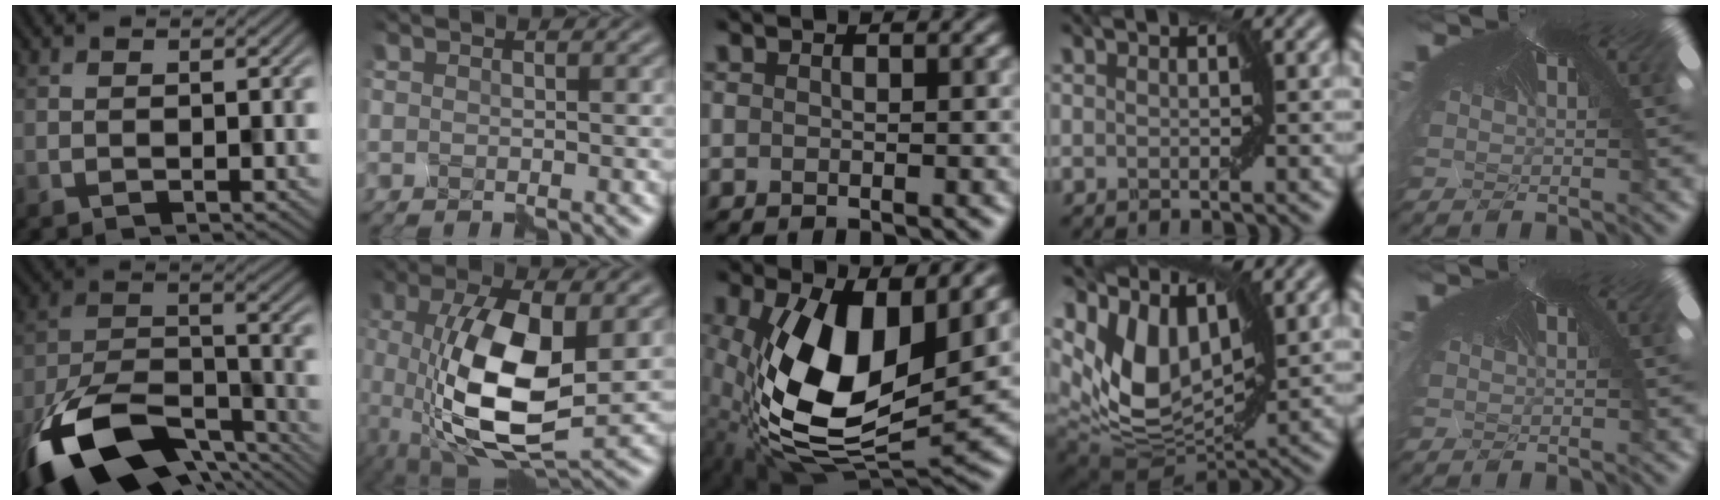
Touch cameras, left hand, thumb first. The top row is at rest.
{"thumb": {"total": 17.4, "force": [-11.2, 7.6, 10.9], "torque": [-0.230, -0.046, -0.175]}, "index": {"total": 10.8, "force": [-0.3, 4.4, 9.9], "torque": [-0.205, -0.011, 0.003]}, "middle": {"total": 12.8, "force": [1.2, 6.7, 10.8], "torque": [-0.229, -0.025, 0.022]}, "ring": {"total": 8.7, "force": [3.9, 5.1, 5.9], "torque": [-0.127, -0.008, 0.073]}}